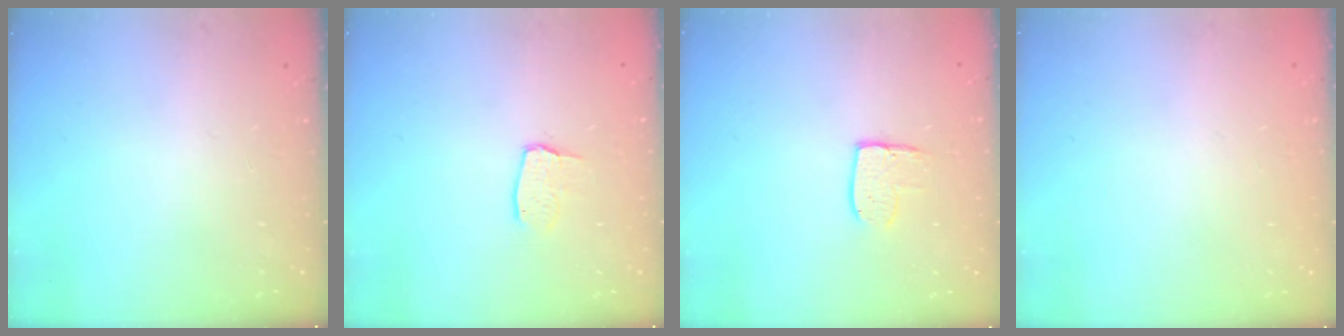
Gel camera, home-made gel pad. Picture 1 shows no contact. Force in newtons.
{"total": 3.0, "press": 3.0, "slide": 0.2}
{"total": 8.4, "press": 8.4, "slide": 0.3}
{"total": 0.0}